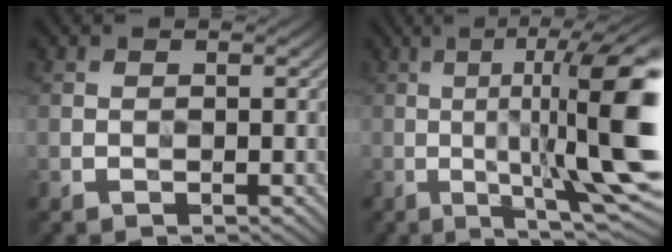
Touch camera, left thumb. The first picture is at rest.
{"total": 17.0, "force": [-0.4, 4.1, 16.5], "torque": [-0.221, 0.018, -0.002]}